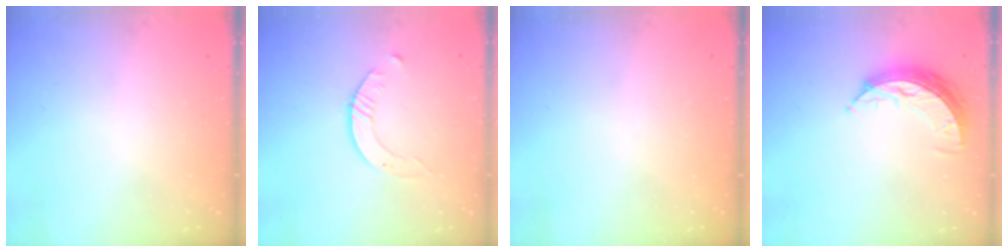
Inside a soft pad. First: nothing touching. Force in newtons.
{"total": 2.6, "press": 2.6, "slide": 0.3}
{"total": 0.0}
{"total": 8.4, "press": 8.4, "slide": 0.7}